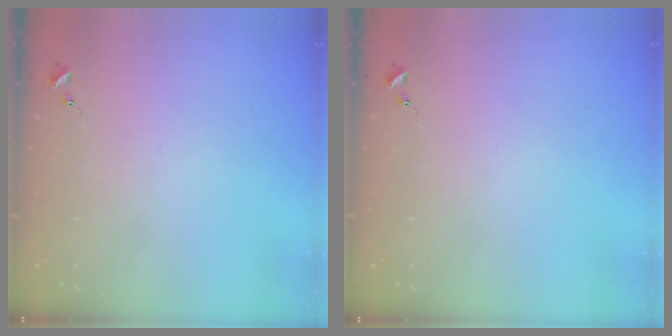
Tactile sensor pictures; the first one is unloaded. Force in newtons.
{"total": 0.0}